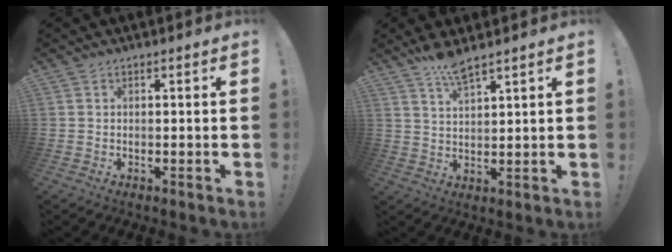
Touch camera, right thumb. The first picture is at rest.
{"total": 6.8, "force": [5.6, 1.1, 3.6], "torque": [-0.066, -0.025, 0.098]}